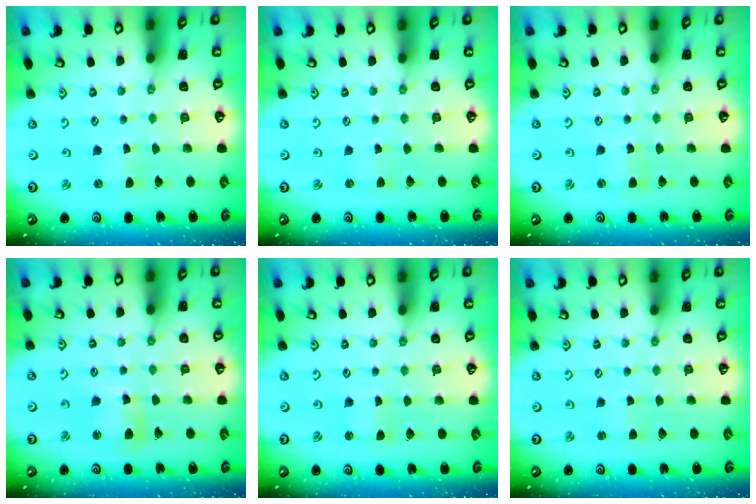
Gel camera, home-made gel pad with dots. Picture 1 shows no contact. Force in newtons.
{"total": 0.8, "press": 0.8, "slide": 0.1}
{"total": 1.3, "press": 1.2, "slide": 0.2}
{"total": 6.9, "press": 6.8, "slide": 1.1}
{"total": 0.9, "press": 0.9, "slide": 0.1}
{"total": 1.7, "press": 1.7, "slide": 0.2}